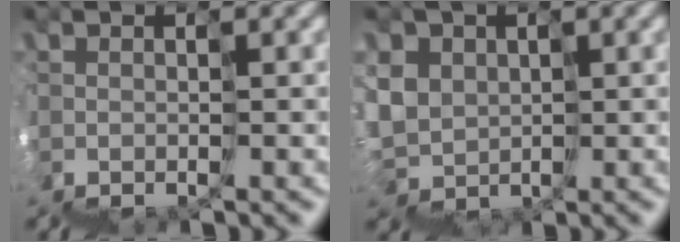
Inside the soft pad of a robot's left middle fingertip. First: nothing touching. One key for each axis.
{"total": 4.0, "fx": 2.8, "fy": 1.0, "fz": -2.7, "tx": 0.031, "ty": 0.041, "tz": 0.035}